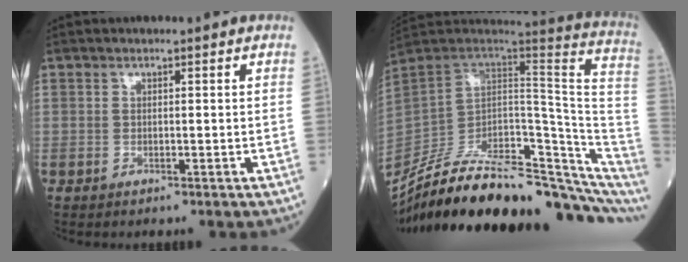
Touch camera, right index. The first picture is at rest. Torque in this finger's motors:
{"motor_torque": [0.54, -1.48, 0.48, 0.11]}